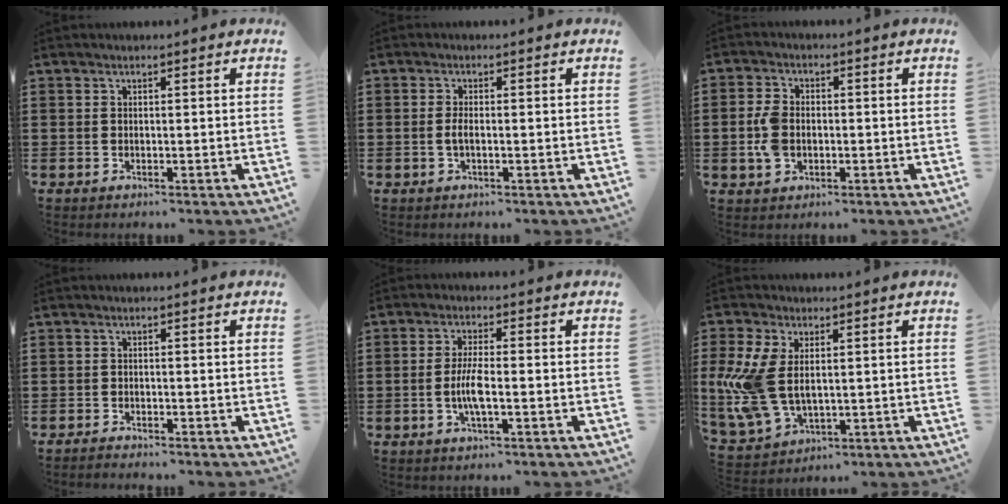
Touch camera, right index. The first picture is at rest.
{"total": 1.8, "force": [-0.4, 0.5, 1.7], "torque": [-0.040, -0.003, -0.009]}
{"total": 4.9, "force": [-0.6, 3.3, 3.5], "torque": [-0.097, -0.002, -0.019]}
{"total": 1.2, "force": [-1.2, 0.0, 0.0], "torque": [-0.005, 0.000, -0.024]}
{"total": 4.4, "force": [-1.2, 0.8, 4.2], "torque": [-0.093, -0.004, -0.030]}
{"total": 9.6, "force": [0.5, 5.8, 7.6], "torque": [-0.196, -0.006, 0.007]}